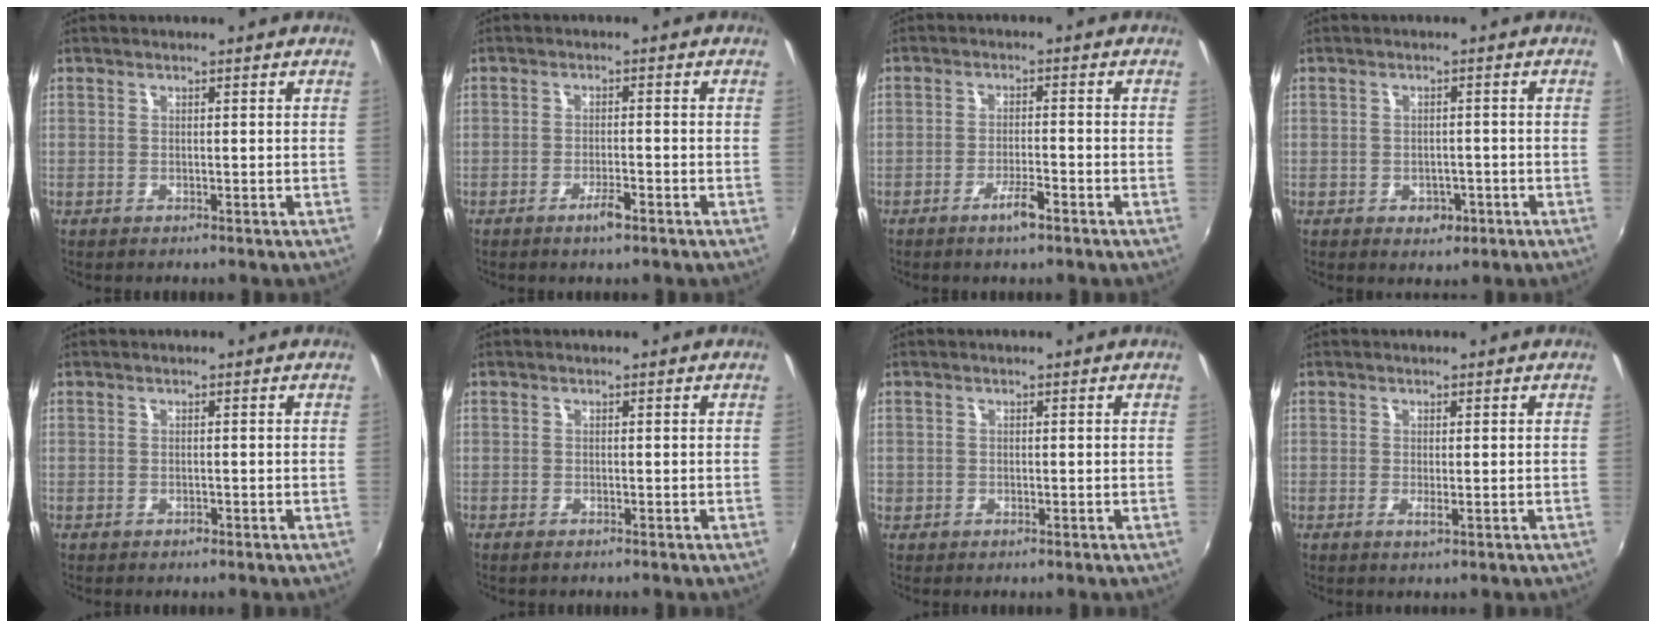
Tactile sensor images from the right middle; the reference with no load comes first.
{"total": 2.7, "force": [-1.9, 0.6, 1.8], "torque": [-0.042, -0.004, -0.034]}
{"total": 3.6, "force": [-2.5, 0.6, 2.5], "torque": [-0.058, -0.004, -0.045]}
{"total": 3.3, "force": [-1.3, 2.8, 1.3], "torque": [-0.026, 0.002, -0.009]}
{"total": 0.6, "force": [-0.4, 0.4, 0.0], "torque": [0.000, -0.003, -0.007]}
{"total": 0.7, "force": [-0.5, 0.1, 0.5], "torque": [-0.009, -0.002, -0.010]}
{"total": 1.4, "force": [-0.5, 1.2, 0.4], "torque": [-0.009, -0.002, -0.011]}
{"total": 1.2, "force": [-0.1, 0.1, 1.2], "torque": [-0.023, -0.004, -0.004]}